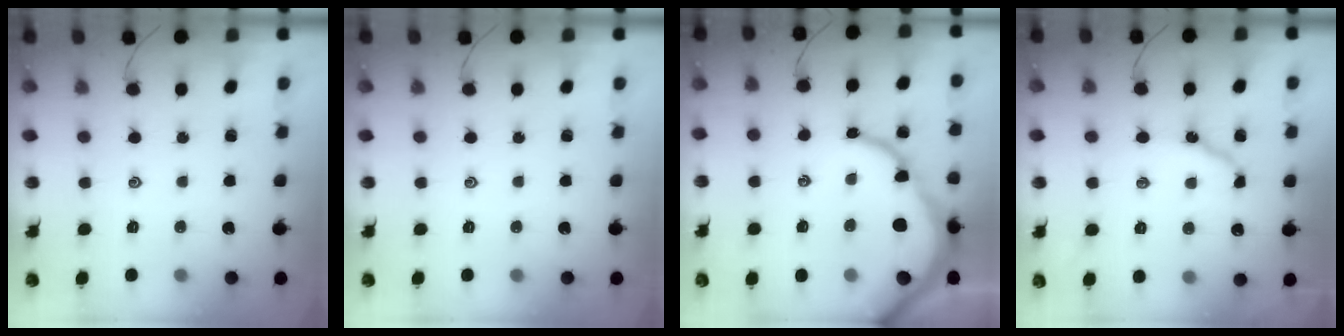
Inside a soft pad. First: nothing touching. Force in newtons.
{"total": 0.0}
{"total": 14.0, "press": 14.0, "slide": 1.2}
{"total": 7.9, "press": 7.8, "slide": 0.9}